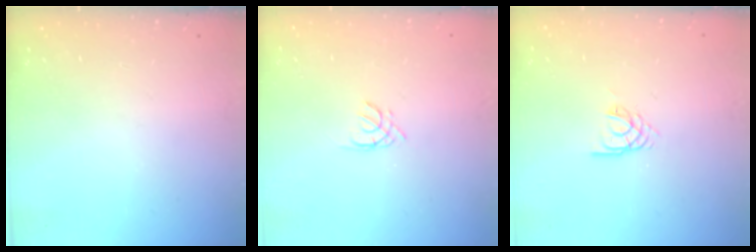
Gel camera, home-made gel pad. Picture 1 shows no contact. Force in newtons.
{"total": 1.7, "press": 1.7, "slide": 0.3}
{"total": 3.2, "press": 3.2, "slide": 0.5}